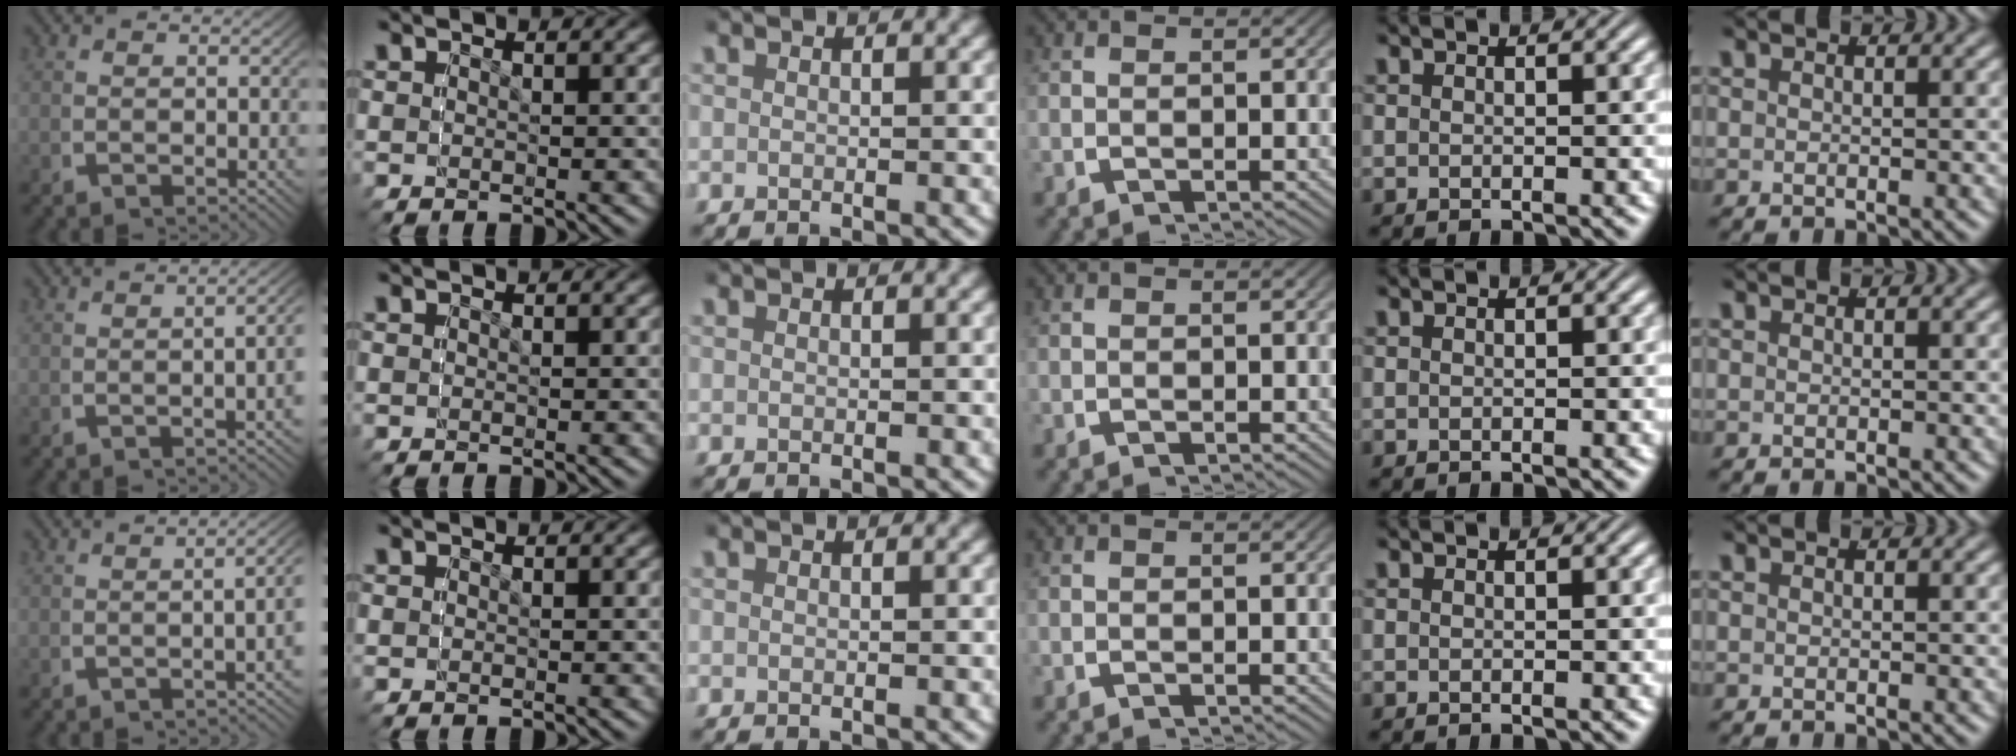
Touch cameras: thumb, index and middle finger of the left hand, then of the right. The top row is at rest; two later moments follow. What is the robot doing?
{"motion": "grasp_and_lifting", "object": "bottle"}